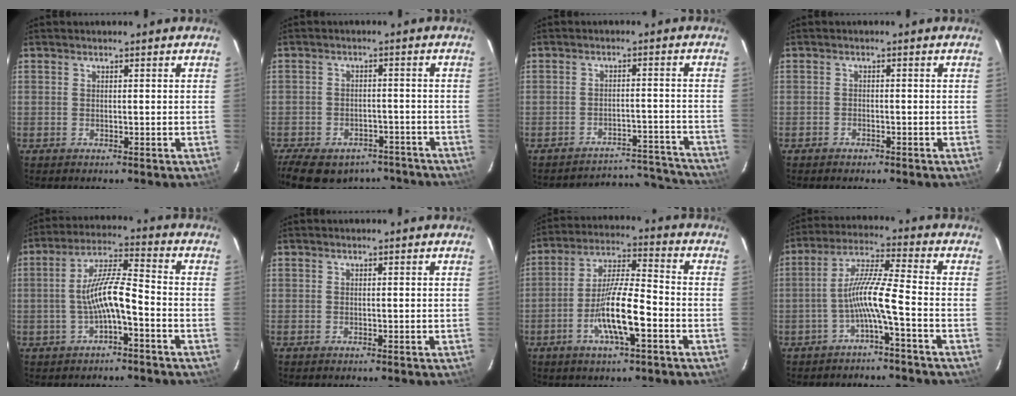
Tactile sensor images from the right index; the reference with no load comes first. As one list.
[{"total": 16.7, "force": [-12.6, 8.8, 6.6], "torque": [-0.152, 0.016, -0.163]}, {"total": 16.0, "force": [-15.5, 3.4, 1.6], "torque": [-0.024, 0.045, -0.195]}, {"total": 1.4, "force": [-1.2, 0.8, 0.1], "torque": [-0.006, 0.003, -0.021]}, {"total": 8.4, "force": [-2.7, 1.4, 7.8], "torque": [-0.162, 0.015, -0.046]}, {"total": 0.0}, {"total": 11.5, "force": [-4.5, 2.0, 10.4], "torque": [-0.205, -0.002, -0.086]}, {"total": 7.6, "force": [-3.3, -0.5, 6.8], "torque": [-0.151, 0.015, -0.062]}]